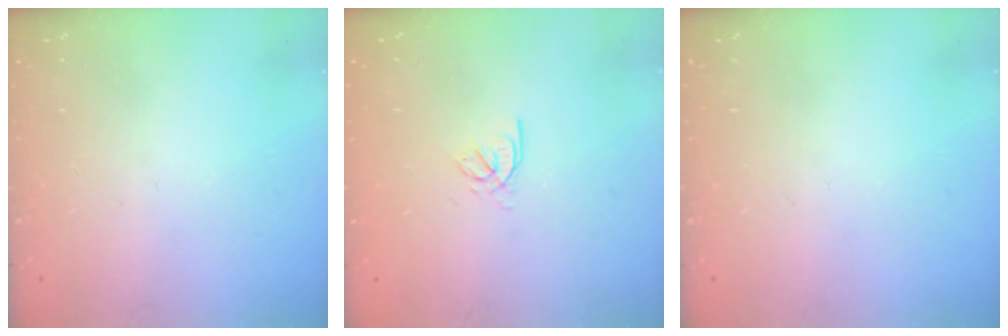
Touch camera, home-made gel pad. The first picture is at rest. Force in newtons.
{"total": 2.2, "press": 2.2, "slide": 0.4}
{"total": 0.0}